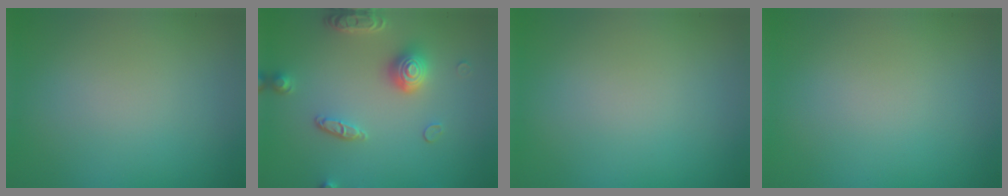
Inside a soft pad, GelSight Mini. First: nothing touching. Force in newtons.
{"total": 4.2, "press": 3.5, "slide": 2.3}
{"total": 0.0}
{"total": 0.0}